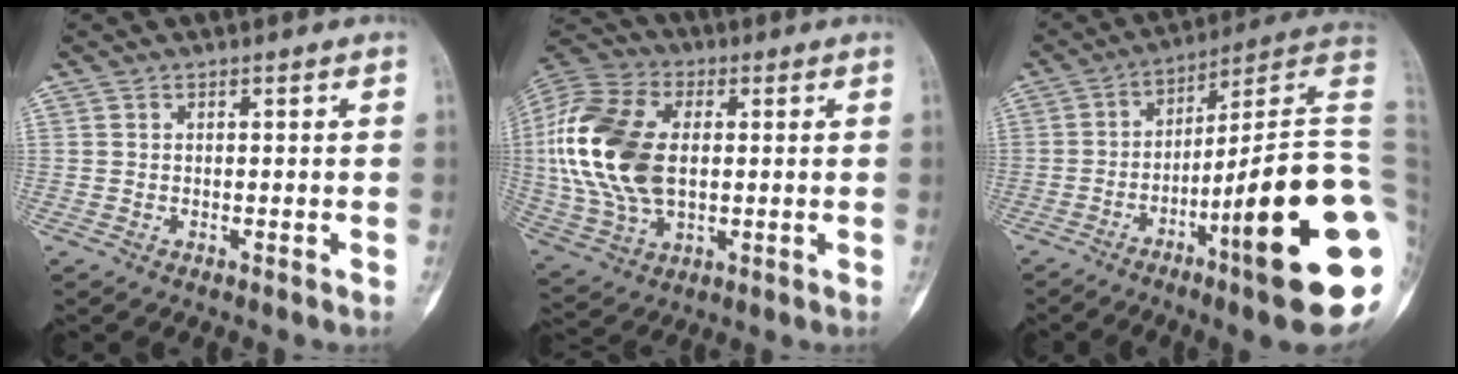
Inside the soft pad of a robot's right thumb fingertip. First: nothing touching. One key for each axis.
{"total": 21.1, "fx": 1.6, "fy": 12.9, "fz": 16.6, "tx": -0.355, "ty": 0.004, "tz": 0.030}
{"total": 24.3, "fx": -7.4, "fy": 2.5, "fz": 23.0, "tx": -0.280, "ty": 0.027, "tz": -0.112}